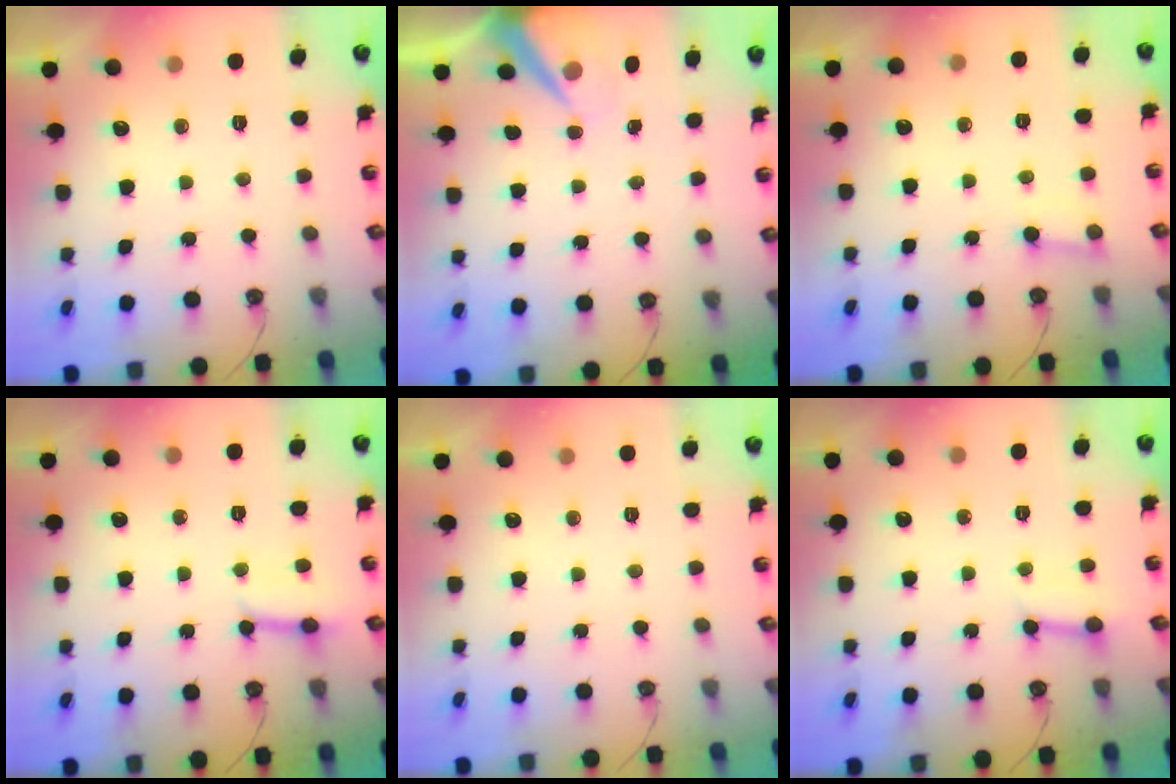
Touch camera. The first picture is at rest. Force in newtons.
{"total": 7.5, "press": 7.5, "slide": 0.3}
{"total": 3.6, "press": 3.6, "slide": 0.3}
{"total": 3.6, "press": 3.6, "slide": 0.5}
{"total": 0.0}
{"total": 2.5, "press": 2.5, "slide": 0.0}